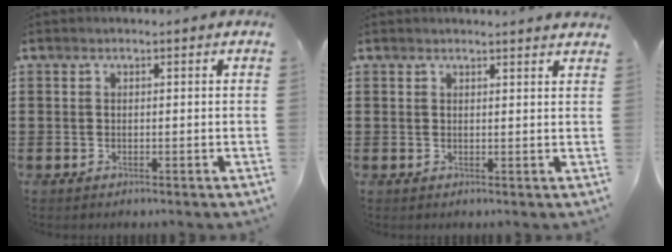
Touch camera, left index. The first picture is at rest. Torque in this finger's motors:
{"motor_torque": [0.20, 0.29, 0.00, 0.02]}